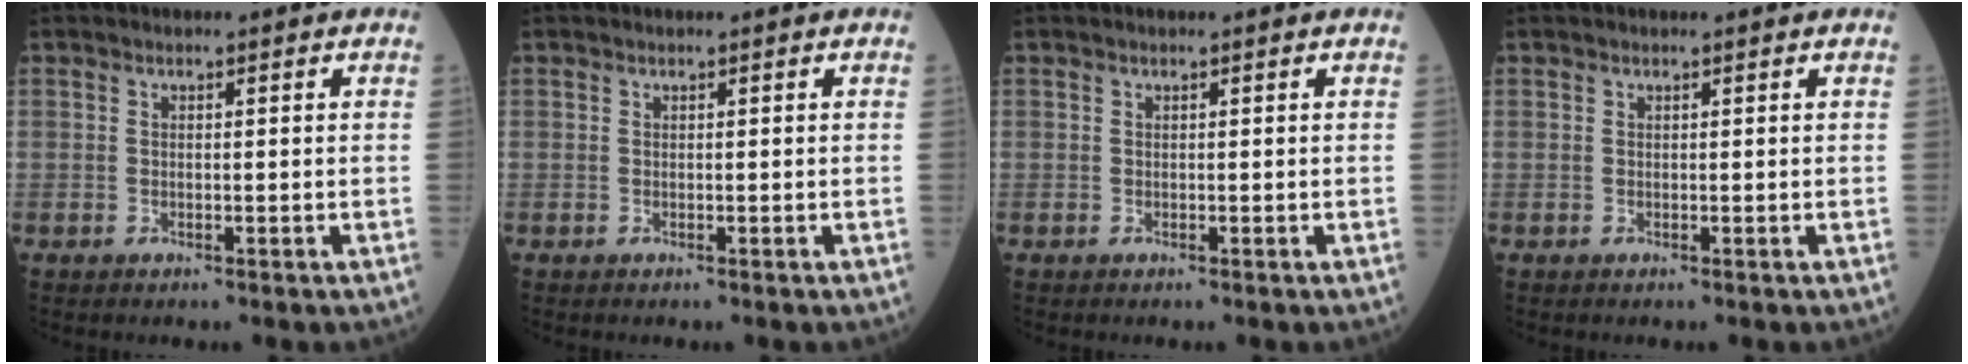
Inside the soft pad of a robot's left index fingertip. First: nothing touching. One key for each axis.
{"total": 0.0}
{"total": 0.0}
{"total": 0.0}